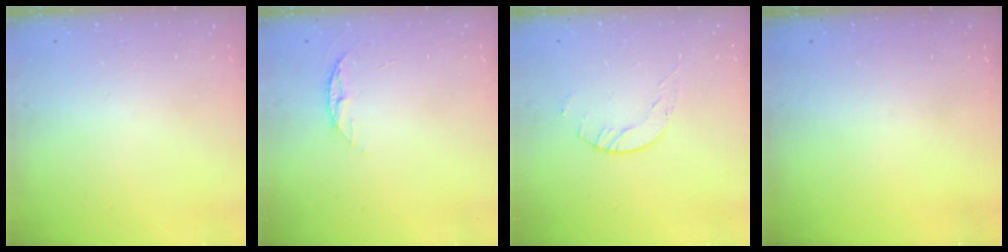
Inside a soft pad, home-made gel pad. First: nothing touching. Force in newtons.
{"total": 6.4, "press": 6.3, "slide": 0.7}
{"total": 4.1, "press": 4.1, "slide": 0.2}
{"total": 0.0}